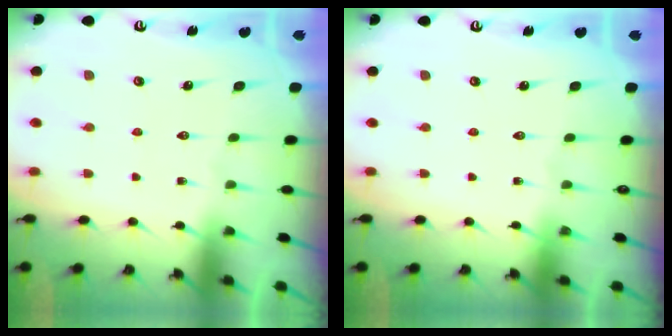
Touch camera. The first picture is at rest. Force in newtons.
{"total": 0.0}